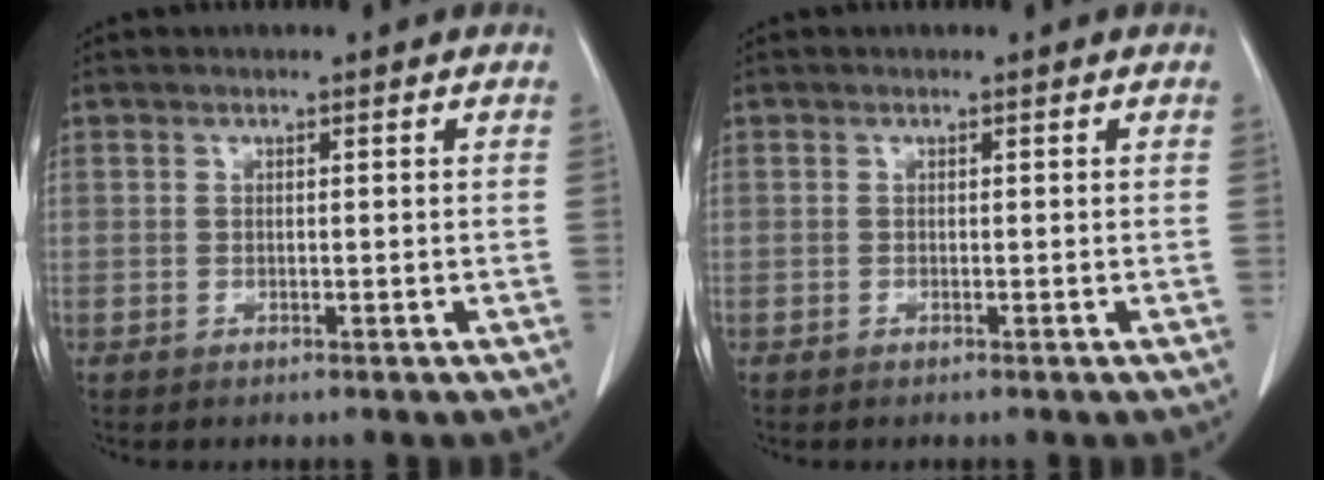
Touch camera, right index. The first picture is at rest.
{"total": 0.0}